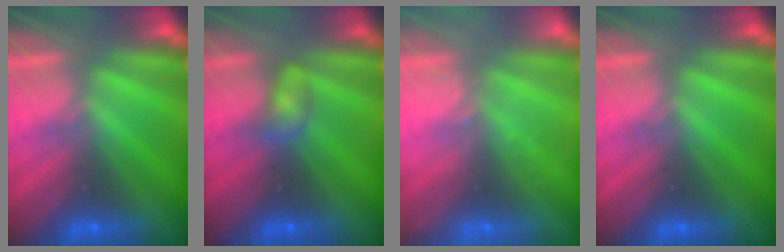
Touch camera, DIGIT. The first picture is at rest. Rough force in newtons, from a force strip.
{"total": 2.3}
{"total": 2.3}
{"total": 0.0}